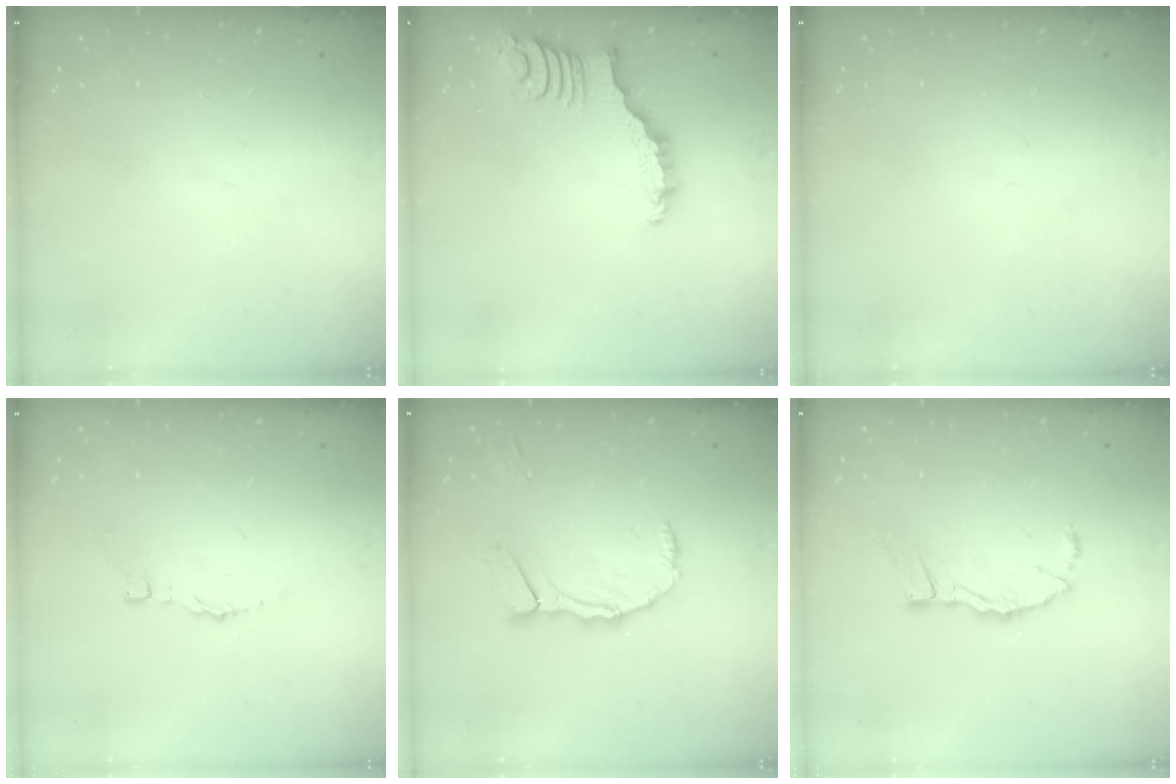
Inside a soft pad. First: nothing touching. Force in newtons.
{"total": 2.7, "press": 2.7, "slide": 0.4}
{"total": 0.0}
{"total": 2.9, "press": 2.9, "slide": 0.1}
{"total": 8.6, "press": 8.6, "slide": 0.9}
{"total": 8.9, "press": 8.8, "slide": 1.0}